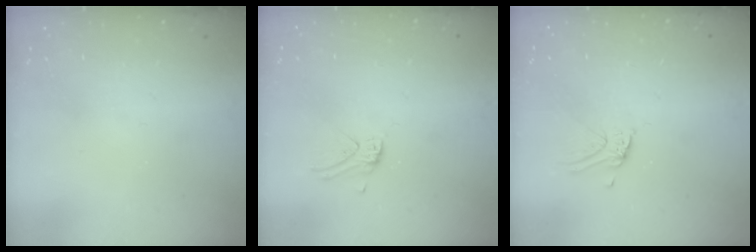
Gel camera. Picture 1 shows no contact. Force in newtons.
{"total": 3.0, "press": 3.0, "slide": 0.3}
{"total": 4.0, "press": 4.0, "slide": 0.3}